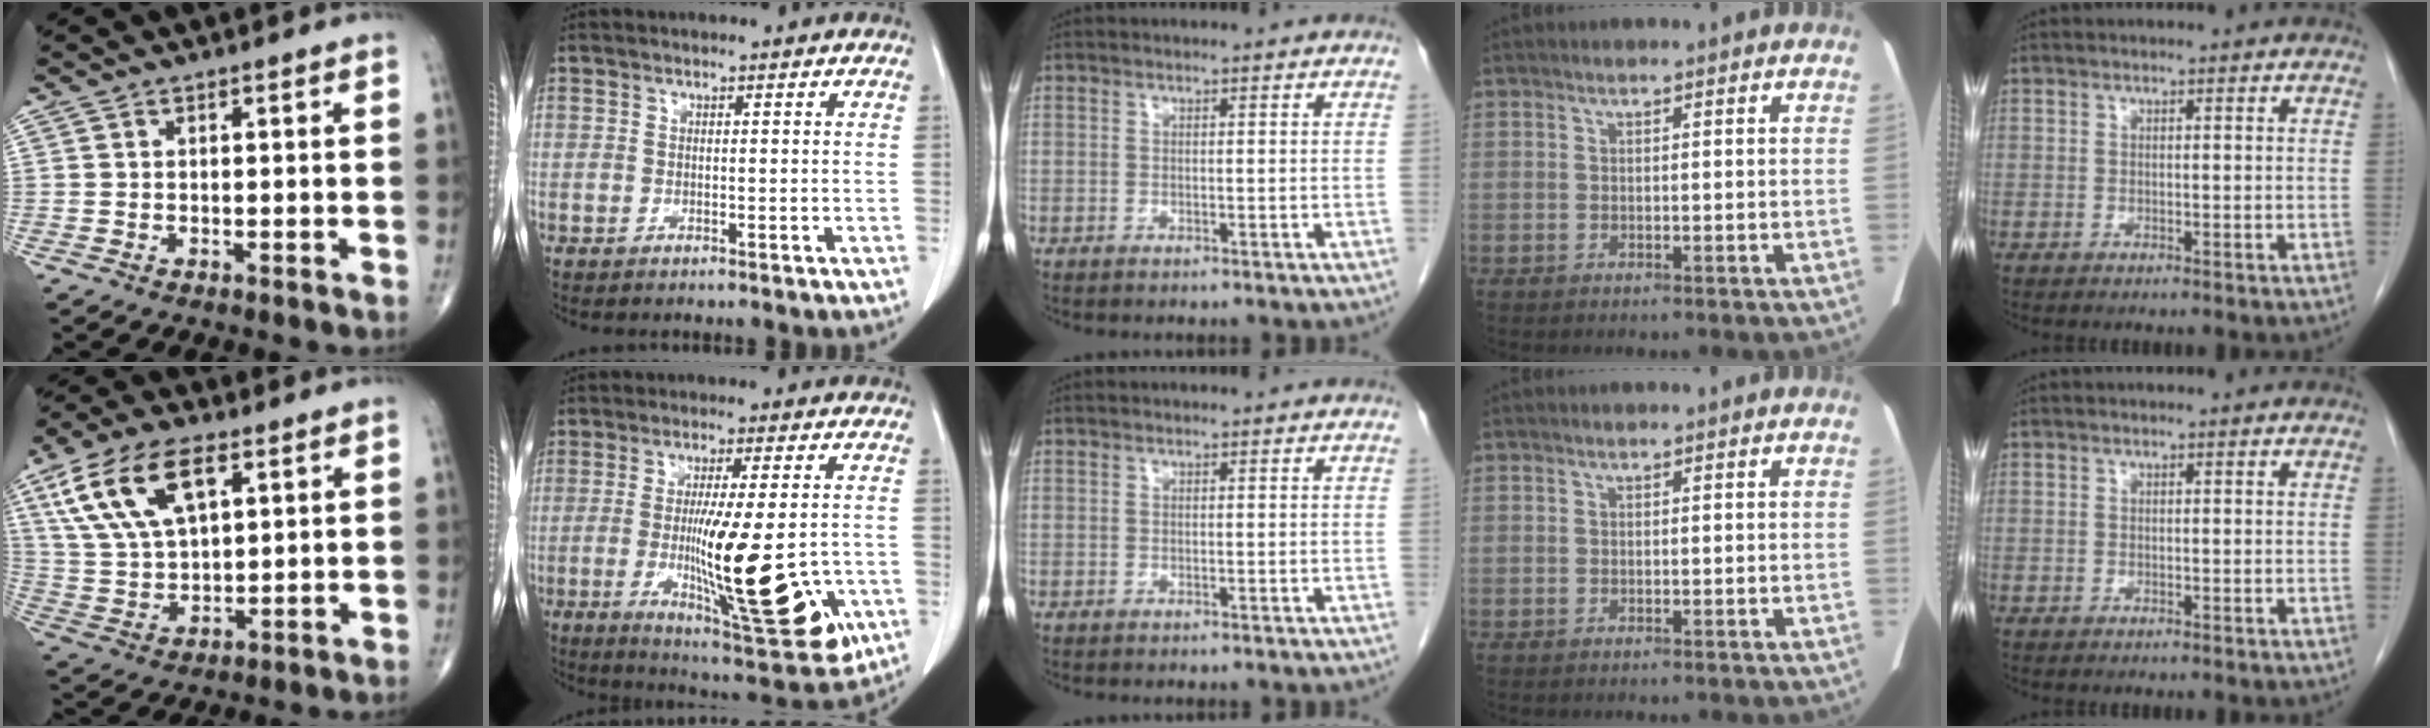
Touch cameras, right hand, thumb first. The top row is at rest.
{"thumb": {"total": 16.4, "force": [7.2, 8.2, 12.3], "torque": [-0.230, -0.010, 0.140]}, "index": {"total": 19.7, "force": [-4.3, 3.1, 18.9], "torque": [-0.271, -0.030, -0.050]}}